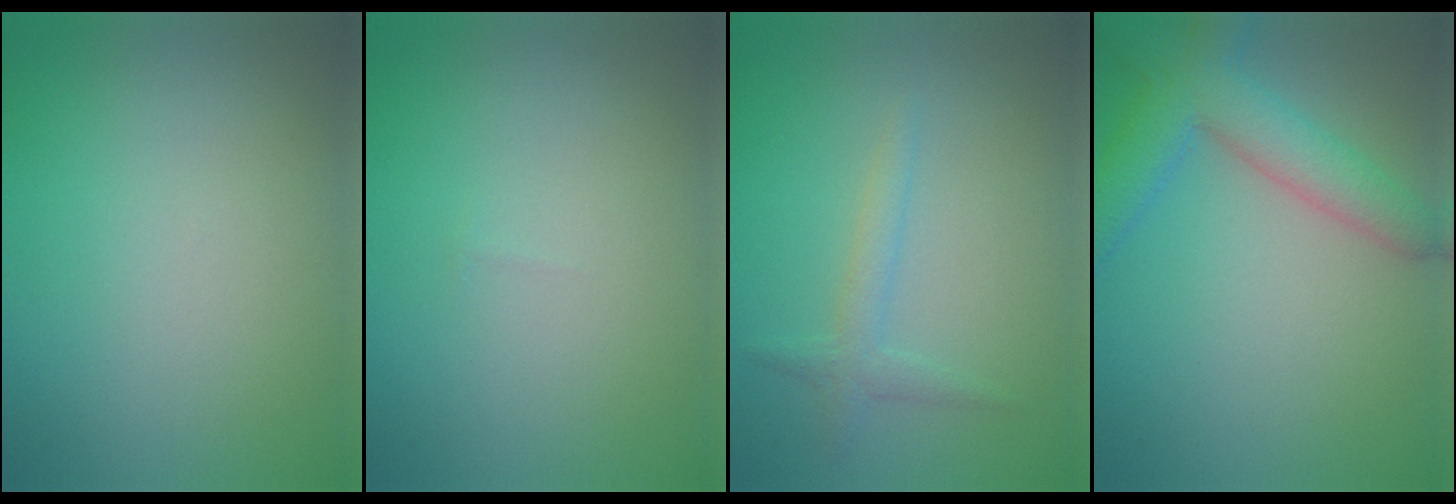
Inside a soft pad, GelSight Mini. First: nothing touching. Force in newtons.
{"total": 0.0}
{"total": 1.8, "press": 1.7, "slide": 0.1}
{"total": 5.5, "press": 5.5, "slide": 0.4}